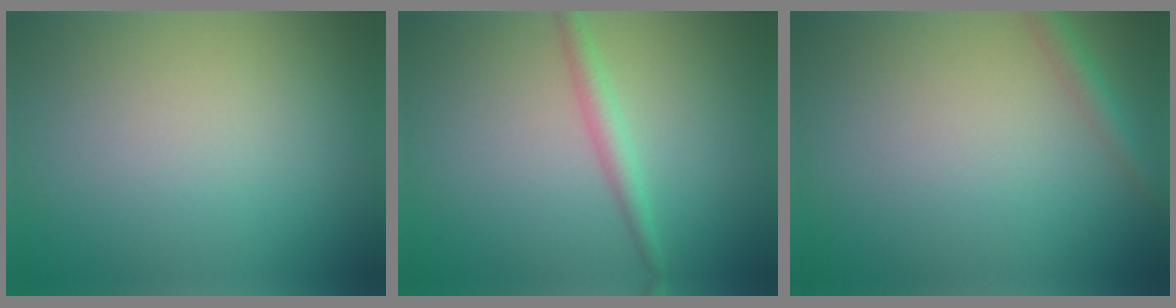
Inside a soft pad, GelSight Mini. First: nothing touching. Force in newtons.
{"total": 2.1, "press": 2.1, "slide": 0.1}
{"total": 1.8, "press": 1.8, "slide": 0.0}